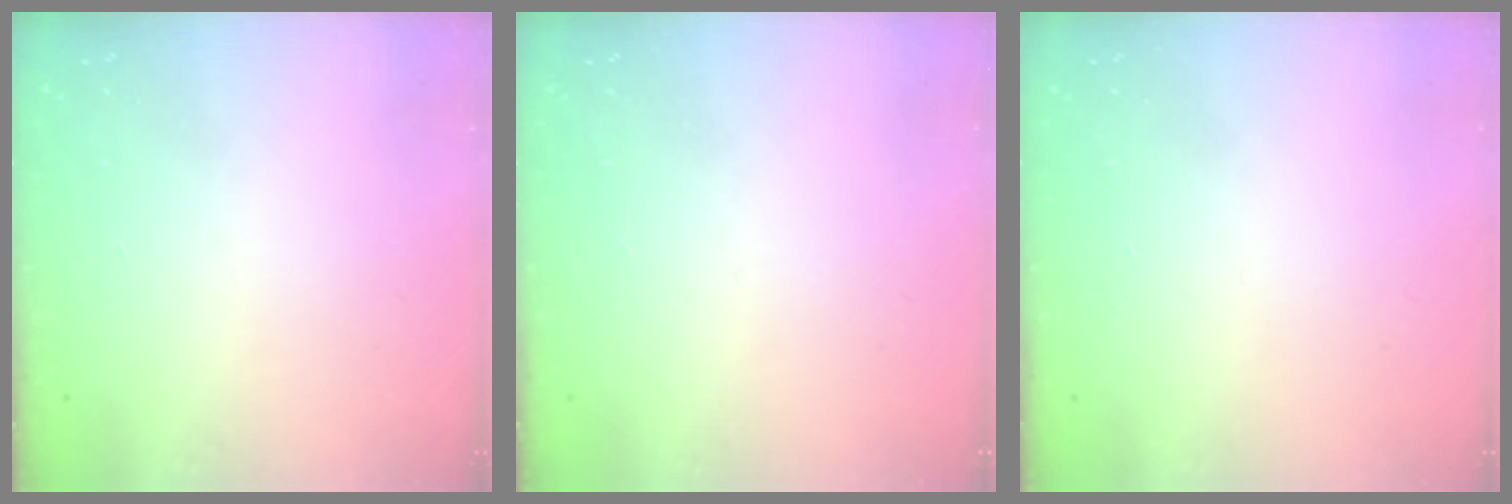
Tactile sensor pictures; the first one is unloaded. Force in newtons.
{"total": 0.0}
{"total": 0.0}